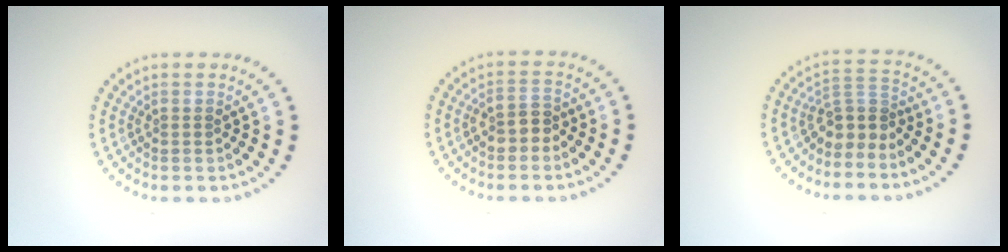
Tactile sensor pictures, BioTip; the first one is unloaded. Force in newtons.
{"total": 2.1, "press": 2.0, "slide": 0.7}
{"total": 2.9, "press": 1.9, "slide": 2.1}